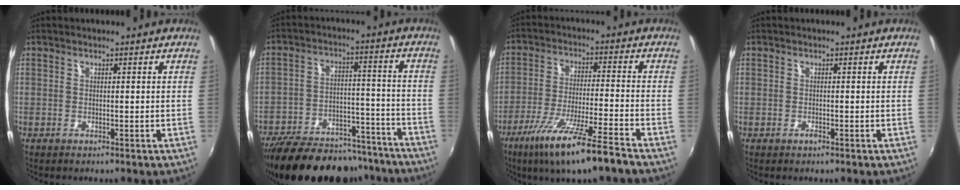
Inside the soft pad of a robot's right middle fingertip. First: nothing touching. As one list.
[{"total": 27.0, "force": [-22.6, 10.0, 10.8], "torque": [-0.215, 0.011, -0.307]}, {"total": 14.1, "force": [-9.8, 0.3, 10.1], "torque": [-0.203, -0.039, -0.170]}, {"total": 0.5, "force": [-0.5, 0.2, 0.2], "torque": [-0.003, -0.002, -0.011]}]